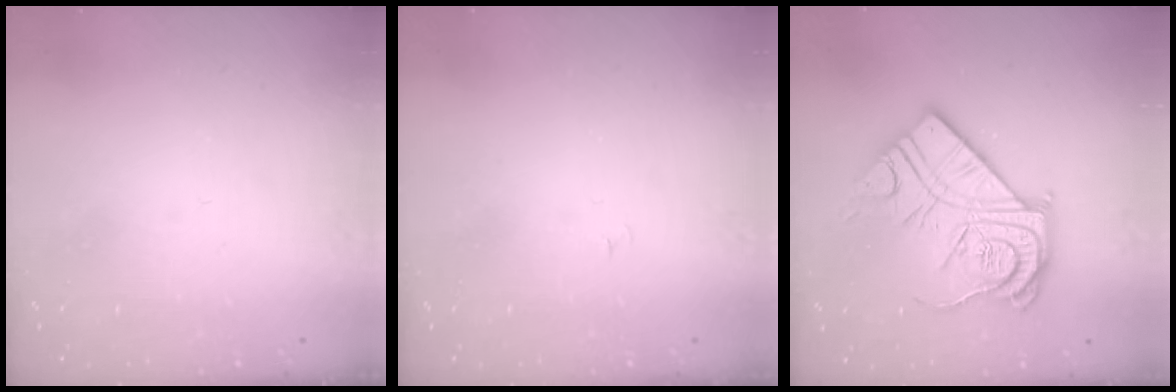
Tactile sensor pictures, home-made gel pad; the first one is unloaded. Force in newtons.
{"total": 3.3, "press": 3.3, "slide": 0.5}
{"total": 19.5, "press": 19.4, "slide": 1.5}